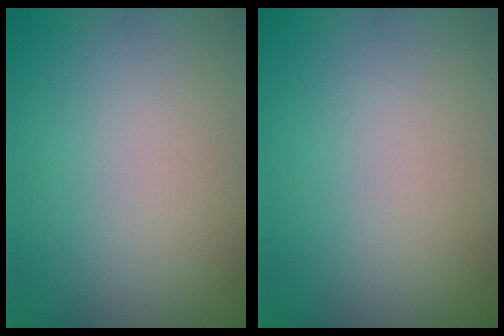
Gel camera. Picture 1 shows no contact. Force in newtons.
{"total": 0.0}